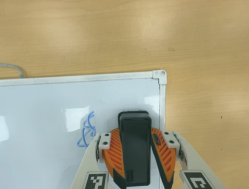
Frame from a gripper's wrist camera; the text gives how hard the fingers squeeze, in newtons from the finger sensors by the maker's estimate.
{"total": 17.0, "left": 19.9, "right": 14.0}